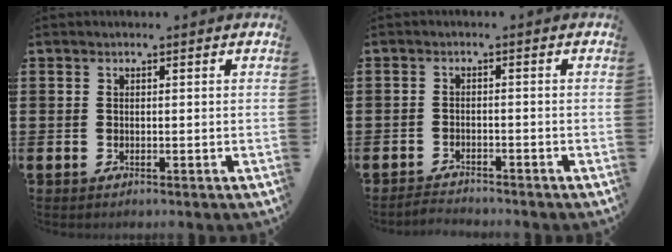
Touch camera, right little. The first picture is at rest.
{"total": 1.7, "force": [-1.7, 0.0, -0.1], "torque": [-0.003, 0.003, -0.035]}